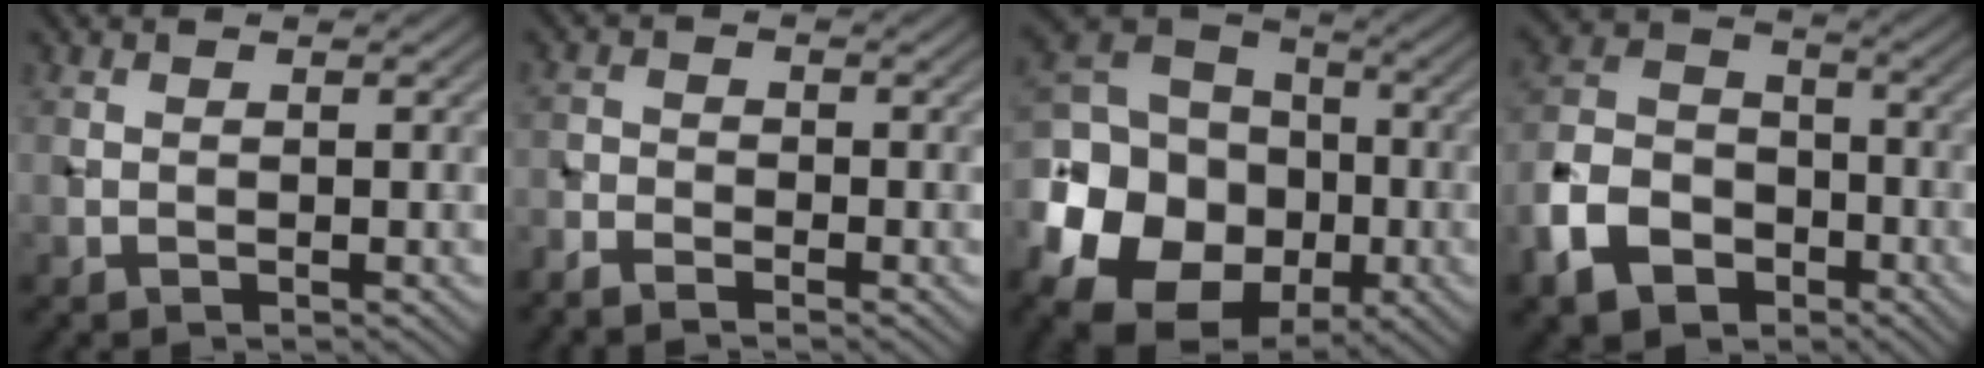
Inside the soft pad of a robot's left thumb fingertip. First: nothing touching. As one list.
[{"total": 2.9, "force": [-2.6, 0.7, 1.0], "torque": [-0.023, -0.006, -0.059]}, {"total": 18.9, "force": [-6.1, 14.4, 10.5], "torque": [-0.257, -0.021, -0.125]}, {"total": 11.1, "force": [-5.6, 7.7, 5.7], "torque": [-0.150, -0.019, -0.127]}]